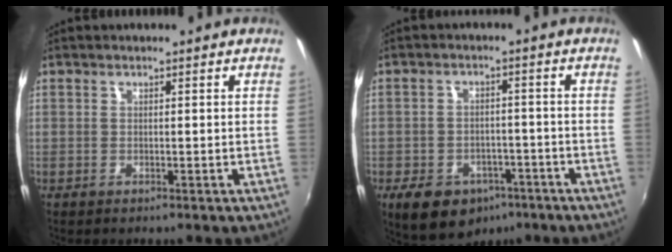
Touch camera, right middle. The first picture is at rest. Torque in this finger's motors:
{"motor_torque": [0.94, -0.91, 0.10, 0.07]}